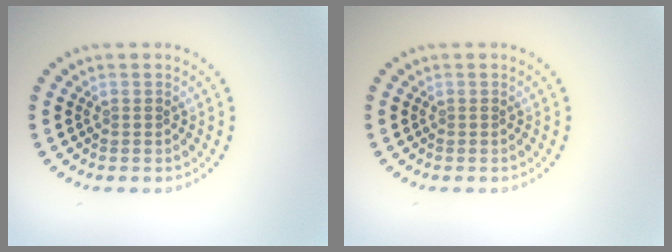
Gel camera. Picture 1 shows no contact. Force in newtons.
{"total": 0.0}